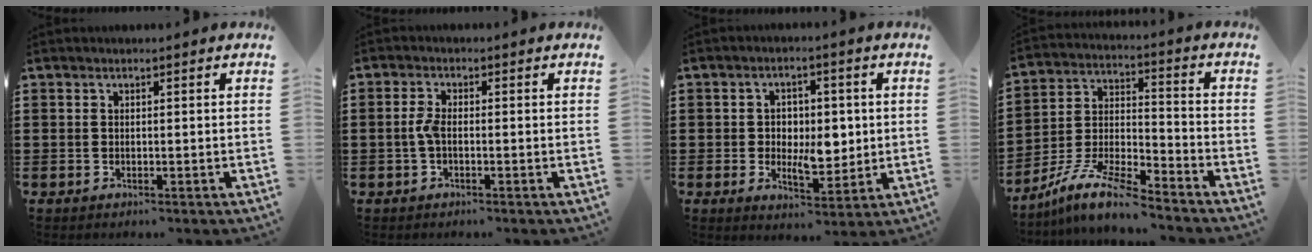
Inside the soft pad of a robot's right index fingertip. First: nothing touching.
{"total": 2.7, "force": [-0.6, 1.0, 2.4], "torque": [-0.062, -0.002, -0.016]}
{"total": 6.2, "force": [-0.1, 3.9, 4.8], "torque": [-0.070, 0.002, -0.007]}
{"total": 9.5, "force": [-8.4, 1.1, 4.4], "torque": [-0.100, 0.006, -0.168]}